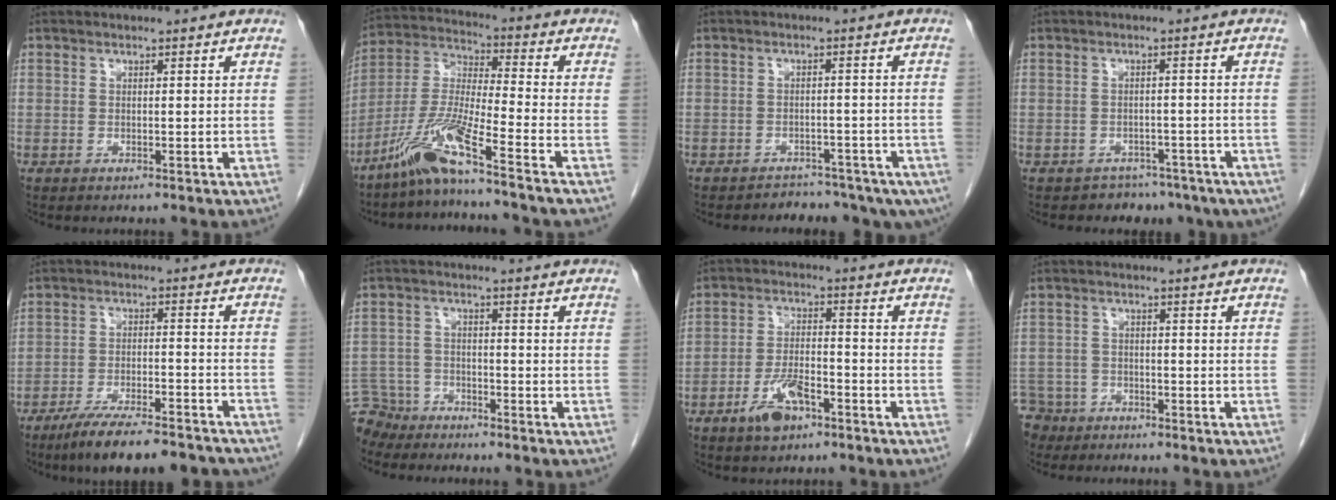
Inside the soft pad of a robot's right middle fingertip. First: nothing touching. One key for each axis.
{"total": 10.3, "fx": -7.3, "fy": -1.2, "fz": 7.1, "tx": -0.155, "ty": -0.015, "tz": -0.146}
{"total": 9.2, "fx": -7.4, "fy": 4.9, "fz": 2.2, "tx": -0.018, "ty": 0.014, "tz": -0.081}
{"total": 6.1, "fx": -4.4, "fy": 4.2, "fz": 0.4, "tx": 0.004, "ty": 0.018, "tz": -0.047}
{"total": 15.0, "fx": -12.6, "fy": 2.6, "fz": 7.7, "tx": -0.110, "ty": -0.001, "tz": -0.191}
{"total": 6.2, "fx": -5.6, "fy": 2.7, "fz": -0.4, "tx": 0.005, "ty": -0.005, "tz": -0.106}
{"total": 6.4, "fx": -3.8, "fy": 2.6, "fz": 4.4, "tx": -0.092, "ty": 0.004, "tz": -0.068}
{"total": 7.1, "fx": -5.4, "fy": 4.5, "fz": 0.4, "tx": -0.020, "ty": -0.002, "tz": -0.095}